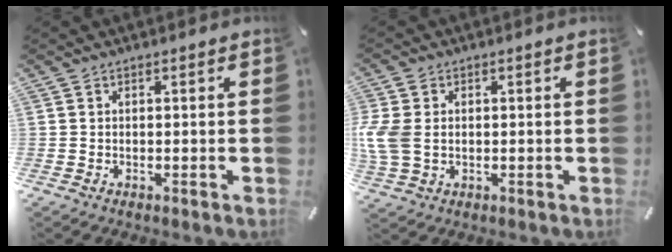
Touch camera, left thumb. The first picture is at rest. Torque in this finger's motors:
{"motor_torque": [0.74, 1.26, 1.12, -0.12, 0.20]}